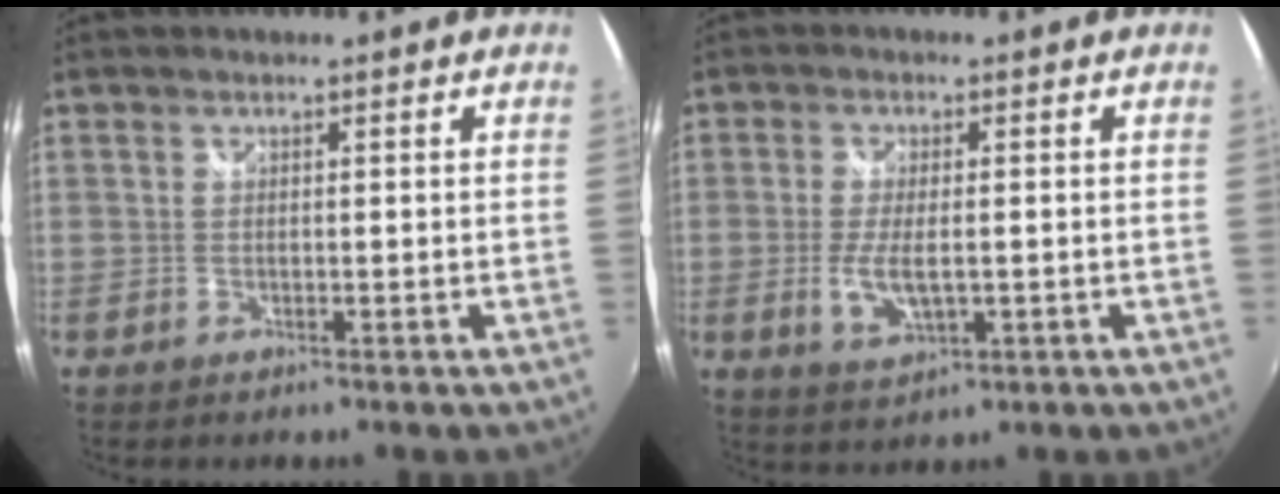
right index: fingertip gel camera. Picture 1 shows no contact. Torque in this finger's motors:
{"motor_torque": [0.07, -0.09, 0.08, 0.08]}